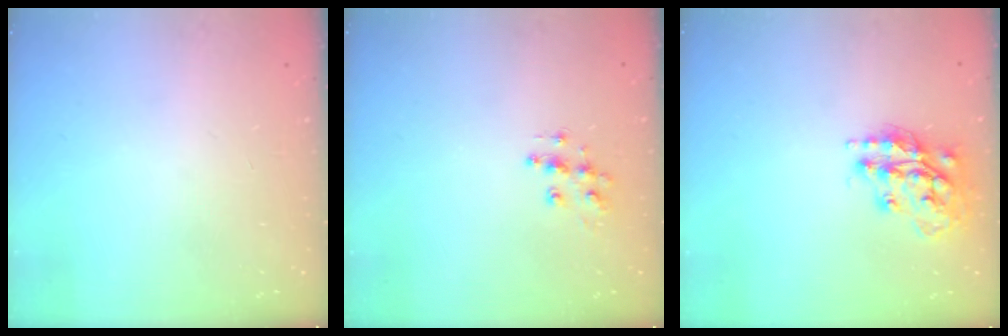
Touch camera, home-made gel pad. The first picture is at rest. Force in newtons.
{"total": 9.0, "press": 9.0, "slide": 0.5}
{"total": 15.4, "press": 15.3, "slide": 1.1}